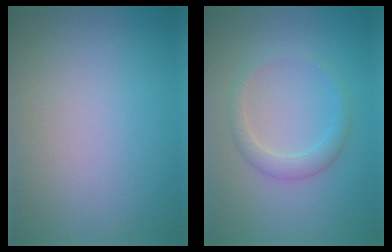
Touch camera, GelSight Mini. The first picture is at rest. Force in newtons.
{"total": 2.1, "press": 2.1, "slide": 0.2}